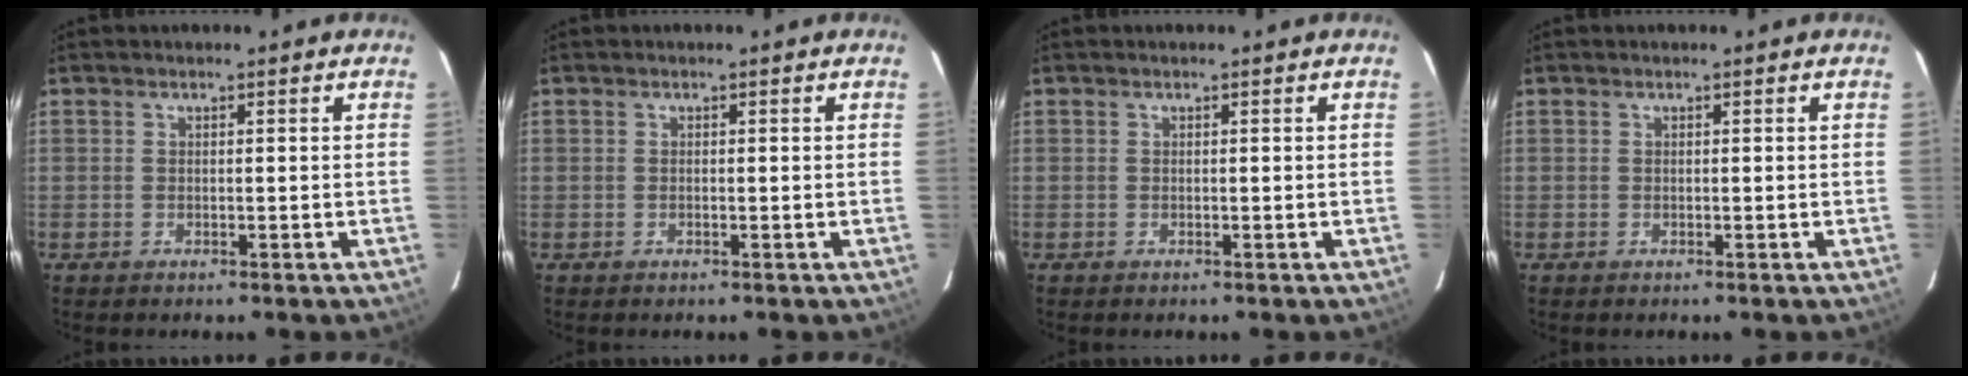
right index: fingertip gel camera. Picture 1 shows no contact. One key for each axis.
{"total": 0.0}
{"total": 0.0}
{"total": 0.0}